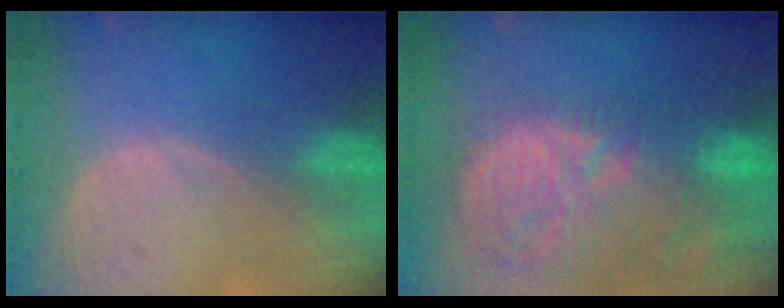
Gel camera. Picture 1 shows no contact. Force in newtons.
{"total": 15.4, "press": 13.4, "slide": 7.5}